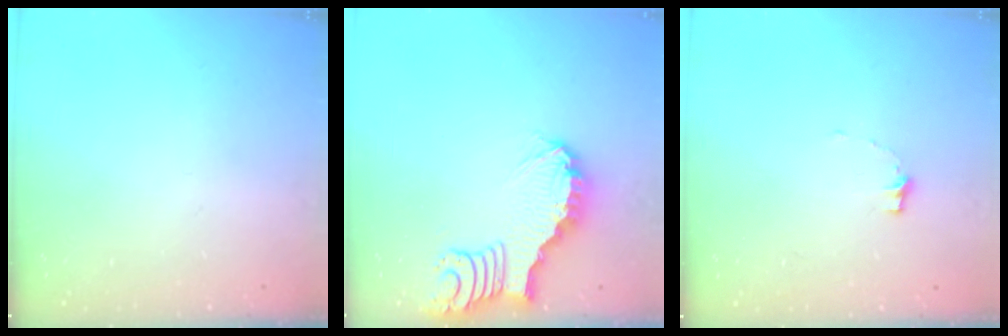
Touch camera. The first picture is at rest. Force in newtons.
{"total": 4.1, "press": 4.1, "slide": 0.3}
{"total": 6.2, "press": 6.2, "slide": 0.4}